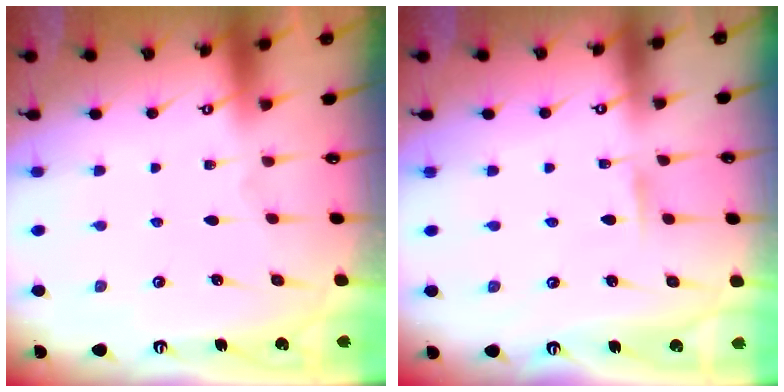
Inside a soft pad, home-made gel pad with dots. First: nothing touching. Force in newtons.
{"total": 2.7, "press": 2.7, "slide": 0.3}